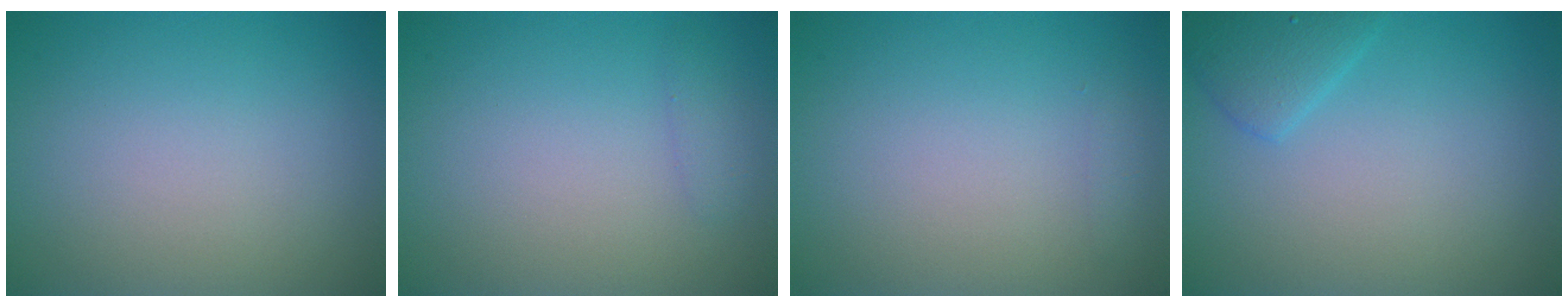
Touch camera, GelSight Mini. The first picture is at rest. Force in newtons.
{"total": 0.8, "press": 0.8, "slide": 0.0}
{"total": 0.6, "press": 0.6, "slide": 0.0}
{"total": 2.1, "press": 2.1, "slide": 0.2}